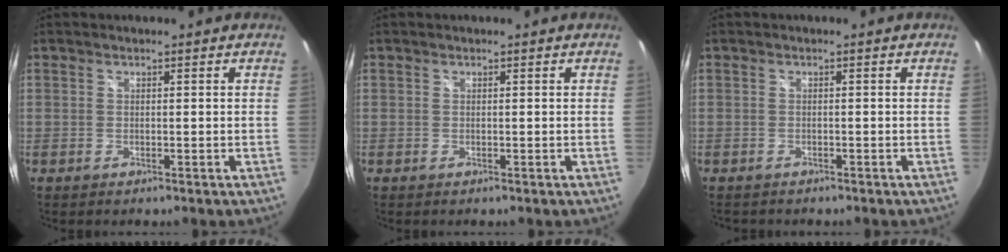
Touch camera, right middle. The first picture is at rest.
{"total": 0.0}
{"total": 0.0}